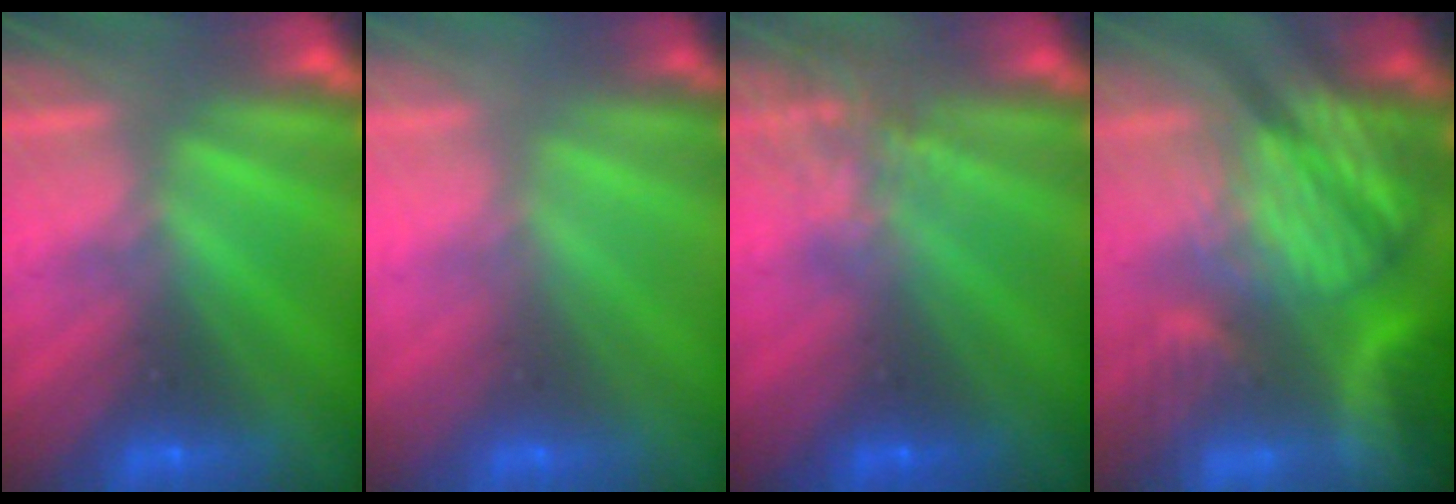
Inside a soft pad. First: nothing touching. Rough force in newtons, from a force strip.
{"total": 2.9}
{"total": 3.9}
{"total": 8.9}